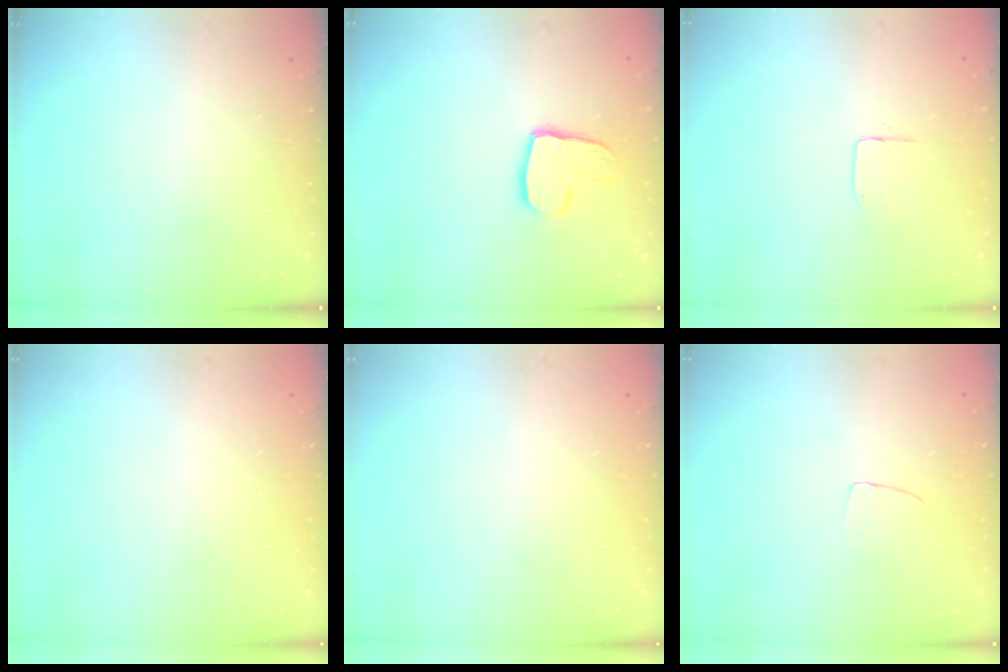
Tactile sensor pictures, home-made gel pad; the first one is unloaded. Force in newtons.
{"total": 11.4, "press": 11.4, "slide": 1.0}
{"total": 3.8, "press": 3.8, "slide": 0.3}
{"total": 0.0}
{"total": 0.0}
{"total": 4.3, "press": 4.3, "slide": 0.3}